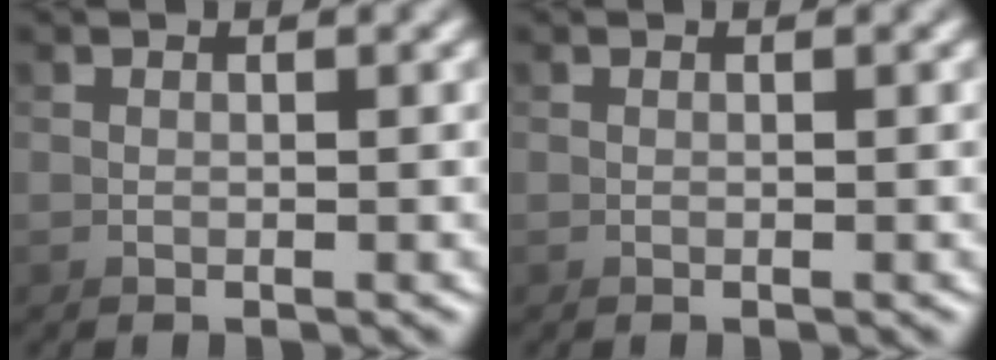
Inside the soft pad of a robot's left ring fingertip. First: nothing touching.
{"total": 0.0}